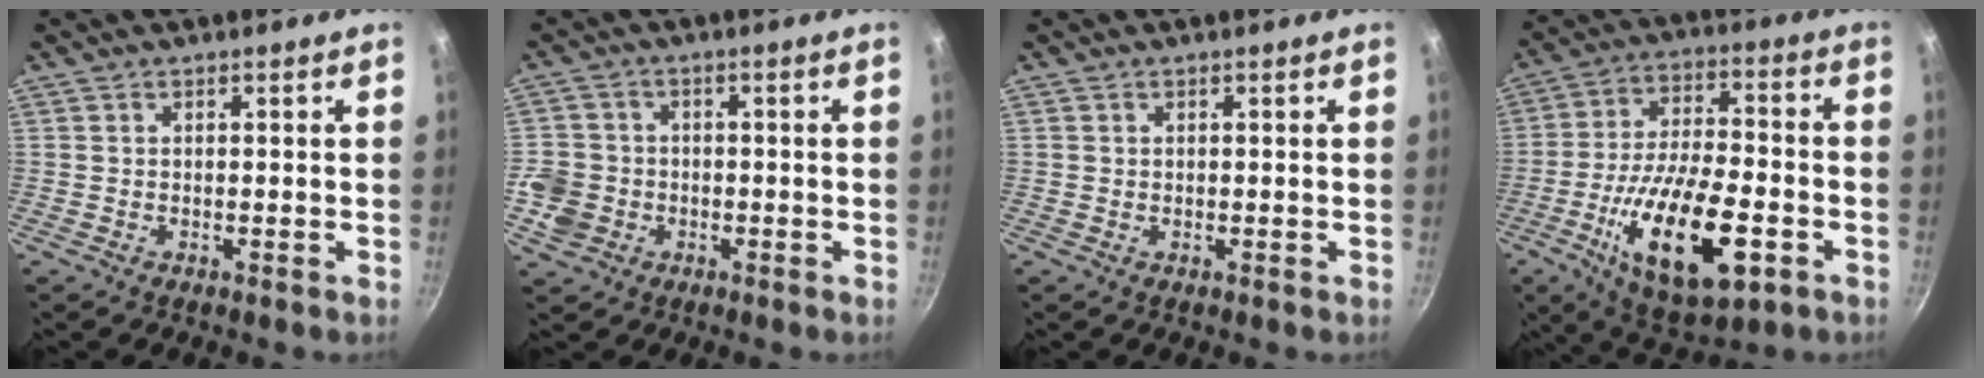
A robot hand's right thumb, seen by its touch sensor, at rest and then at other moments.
{"total": 6.6, "force": [-2.0, 5.9, 2.3], "torque": [-0.030, 0.019, -0.041]}
{"total": 0.0}
{"total": 21.1, "force": [-7.5, 8.9, 17.6], "torque": [-0.293, 0.020, -0.120]}